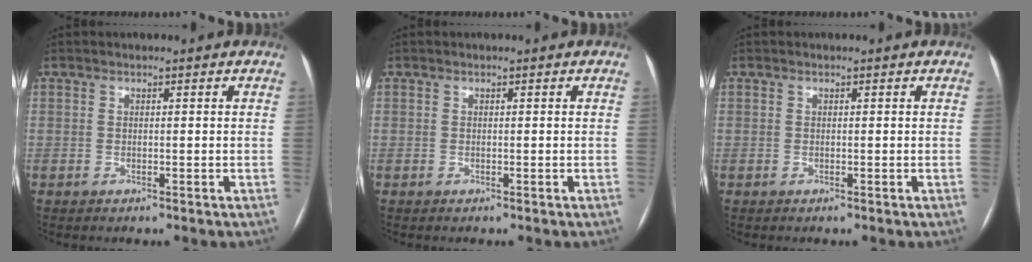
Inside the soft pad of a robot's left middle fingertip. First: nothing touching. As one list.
[{"total": 0.0}, {"total": 0.0}]